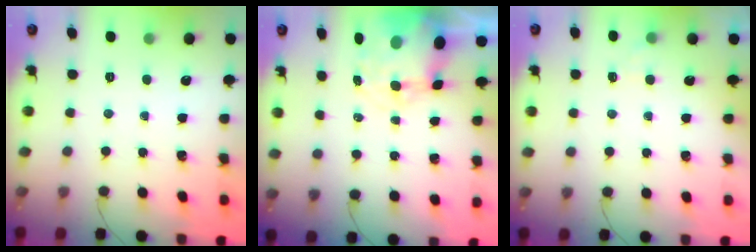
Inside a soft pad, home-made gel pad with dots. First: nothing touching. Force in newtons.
{"total": 9.1, "press": 8.8, "slide": 2.3}
{"total": 2.0, "press": 1.4, "slide": 1.4}